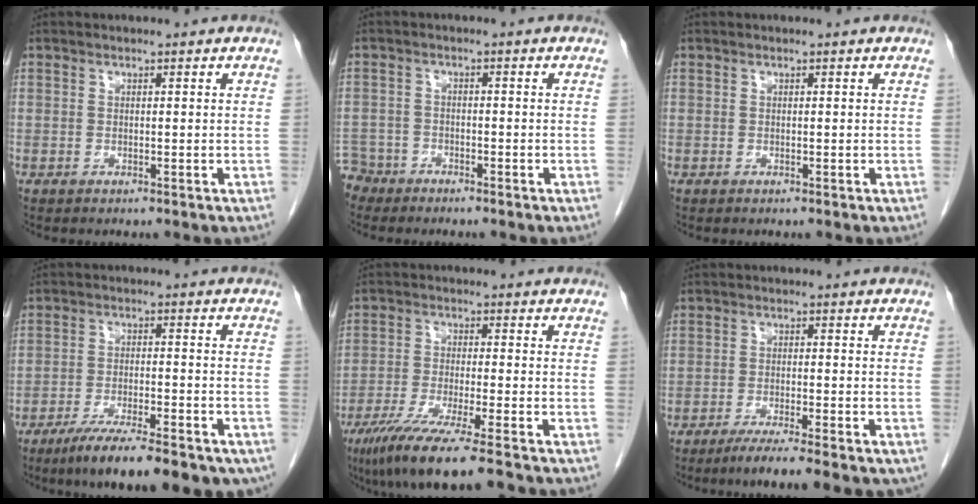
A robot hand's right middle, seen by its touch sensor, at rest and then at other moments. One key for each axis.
{"total": 4.4, "fx": -3.8, "fy": 2.0, "fz": -0.7, "tx": 0.019, "ty": -0.001, "tz": -0.077}
{"total": 0.0}
{"total": 15.6, "fx": -11.7, "fy": 3.1, "fz": 9.9, "tx": -0.113, "ty": -0.012, "tz": -0.173}
{"total": 11.2, "fx": -8.2, "fy": -0.5, "fz": 7.6, "tx": -0.126, "ty": -0.033, "tz": -0.135}
{"total": 8.7, "fx": -6.6, "fy": 0.5, "fz": 5.6, "tx": -0.073, "ty": -0.016, "tz": -0.096}